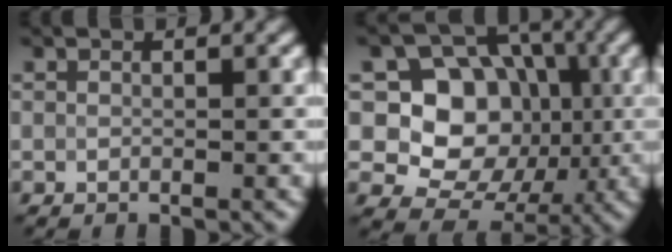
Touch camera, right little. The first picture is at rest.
{"total": 9.7, "force": [0.1, 8.4, 4.9], "torque": [-0.066, 0.002, -0.023]}